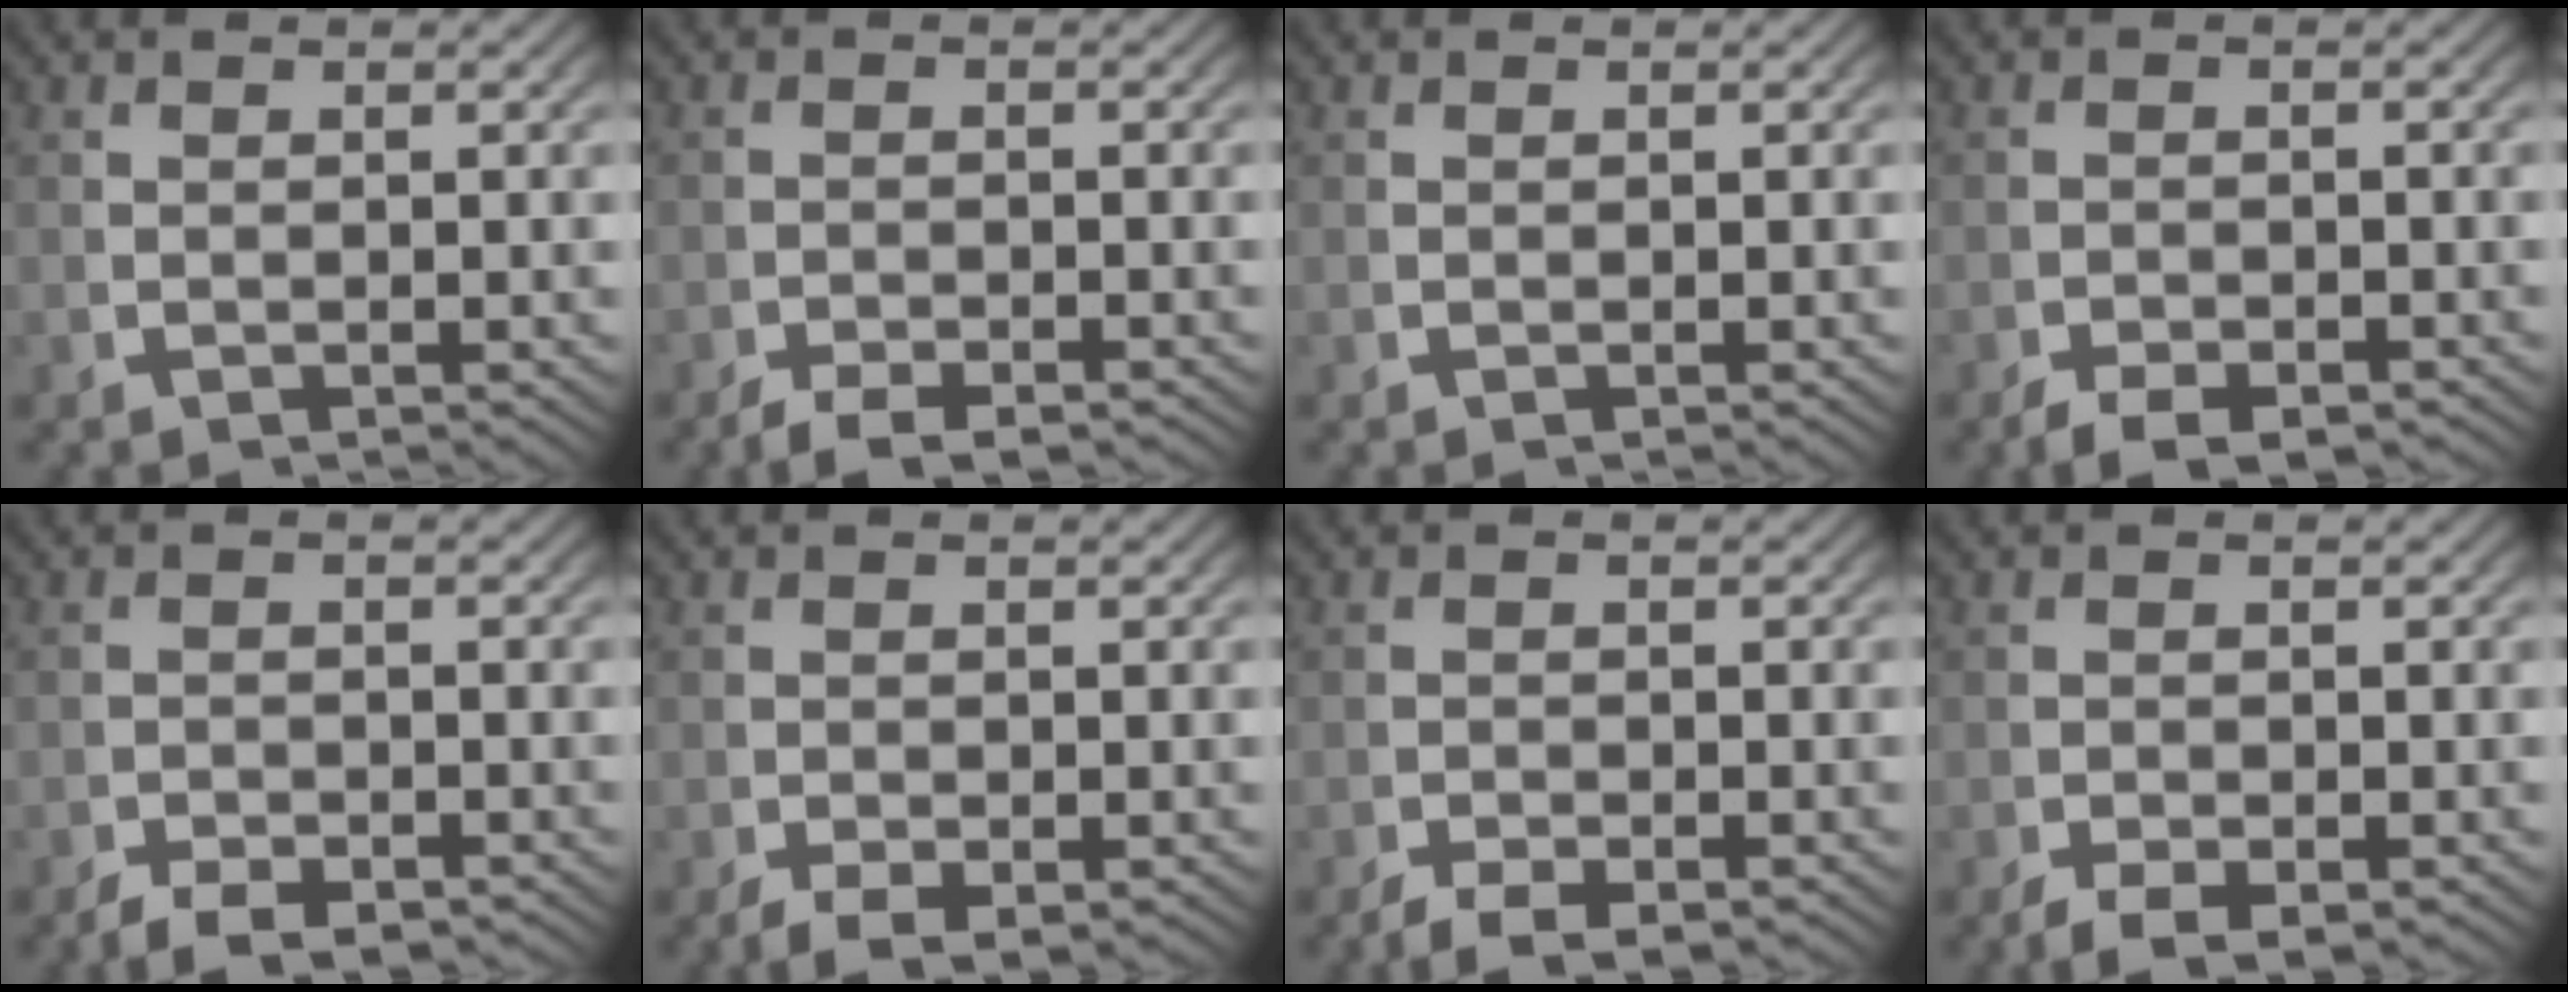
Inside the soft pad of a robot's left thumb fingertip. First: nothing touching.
{"total": 2.6, "force": [-2.2, 0.8, 1.0], "torque": [-0.011, -0.009, -0.039]}
{"total": 0.0}
{"total": 2.7, "force": [-2.2, 1.0, 1.2], "torque": [-0.013, -0.011, -0.038]}
{"total": 2.8, "force": [-2.4, 1.0, 1.1], "torque": [-0.011, -0.010, -0.042]}
{"total": 2.6, "force": [-1.5, 1.4, 1.7], "torque": [-0.025, -0.015, -0.019]}
{"total": 2.7, "force": [-2.2, 1.0, 1.3], "torque": [-0.016, -0.012, -0.037]}
{"total": 2.7, "force": [-1.9, 1.3, 1.5], "torque": [-0.024, -0.015, -0.027]}